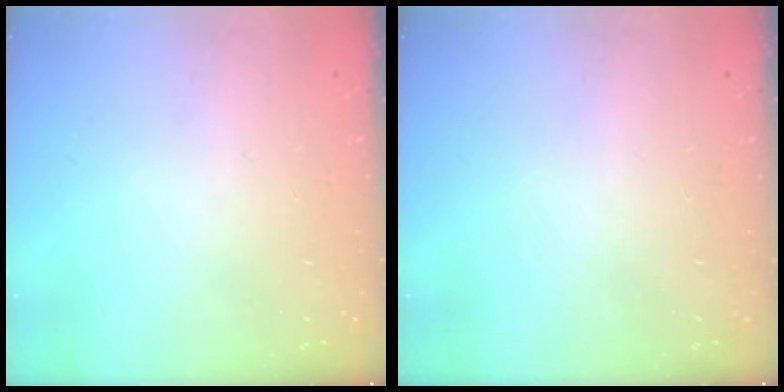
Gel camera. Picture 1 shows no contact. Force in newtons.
{"total": 0.0}